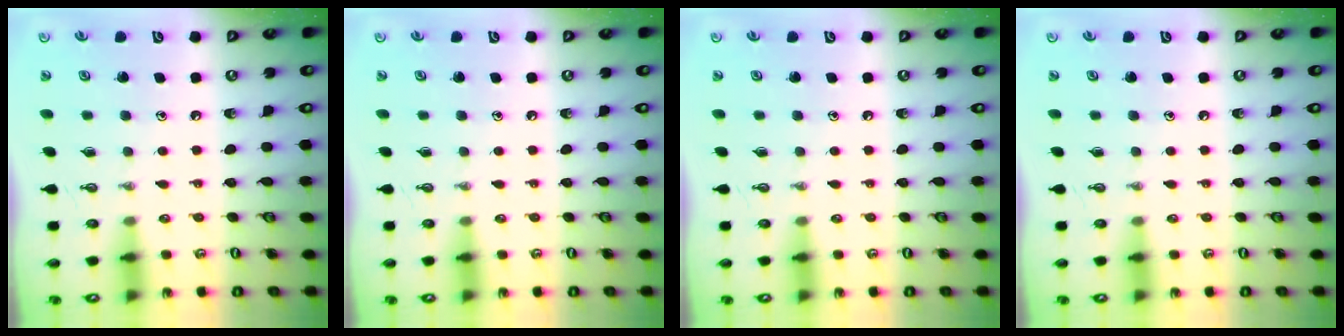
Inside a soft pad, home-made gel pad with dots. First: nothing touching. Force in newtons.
{"total": 0.0}
{"total": 0.0}
{"total": 0.0}